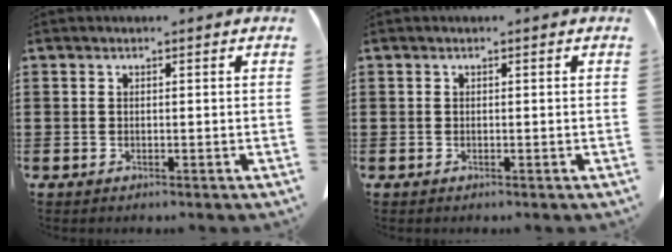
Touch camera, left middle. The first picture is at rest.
{"total": 0.0}